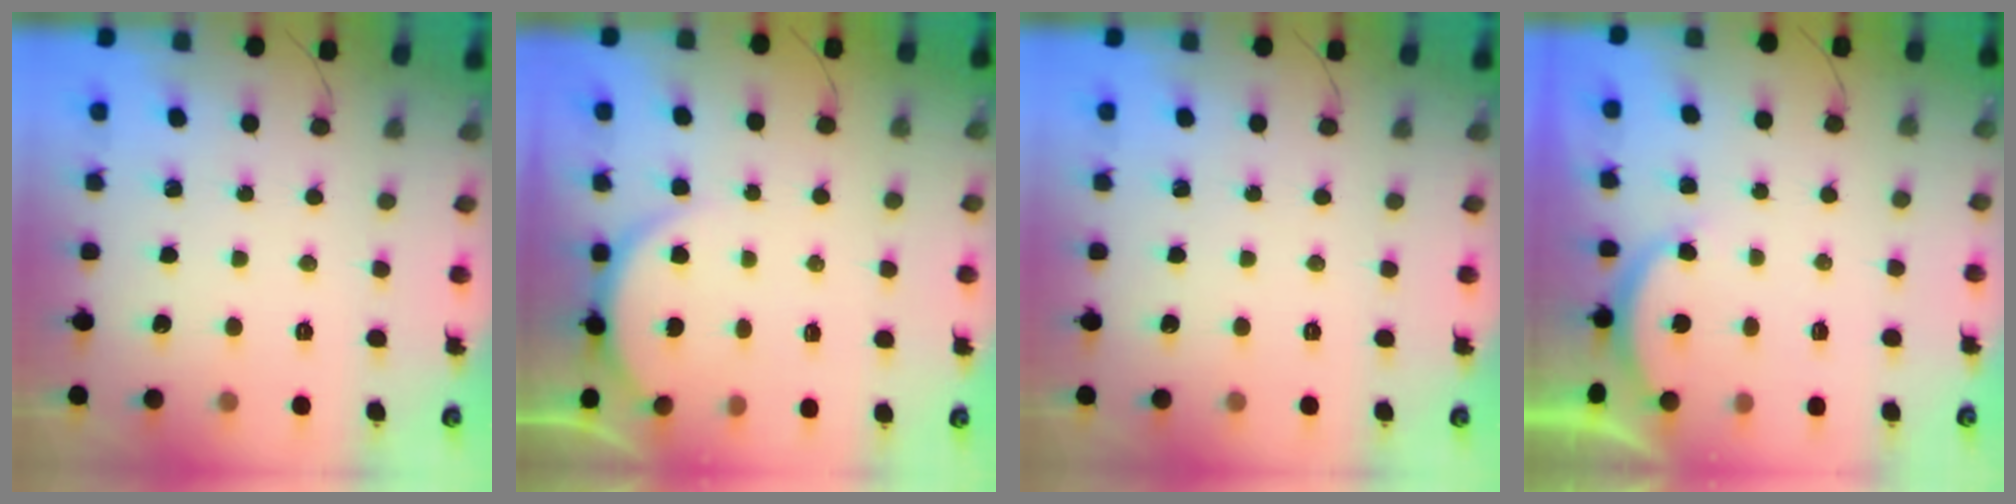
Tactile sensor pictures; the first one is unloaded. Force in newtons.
{"total": 3.9, "press": 3.9, "slide": 0.5}
{"total": 0.0}
{"total": 2.5, "press": 2.5, "slide": 0.5}